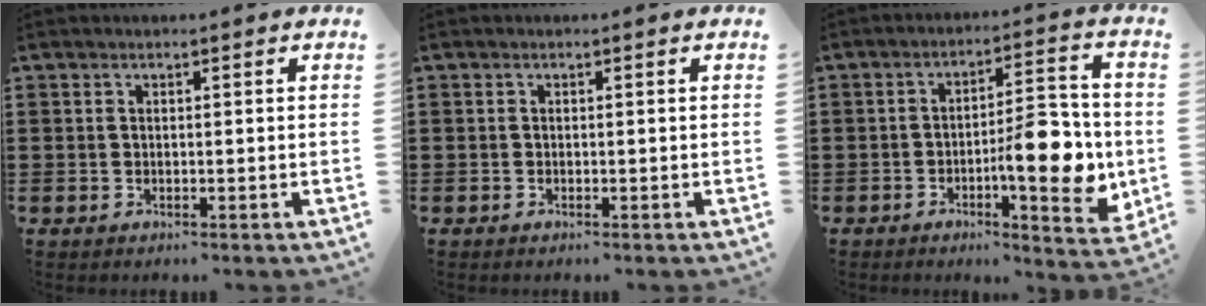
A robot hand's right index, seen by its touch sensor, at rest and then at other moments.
{"total": 0.0}
{"total": 10.5, "force": [-2.4, 3.3, 9.7], "torque": [-0.116, -0.006, -0.043]}